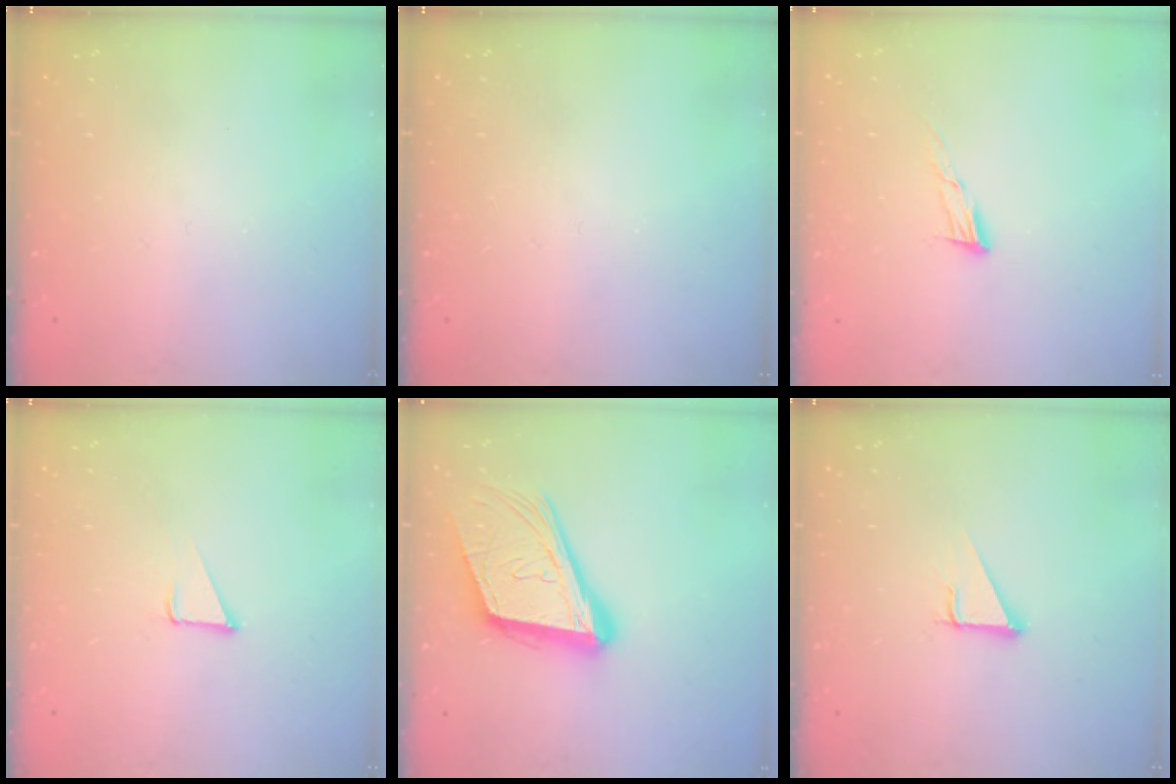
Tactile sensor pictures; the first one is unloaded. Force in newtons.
{"total": 0.0}
{"total": 7.3, "press": 7.2, "slide": 1.2}
{"total": 3.2, "press": 3.2, "slide": 0.1}
{"total": 20.1, "press": 19.6, "slide": 4.5}
{"total": 2.9, "press": 2.9, "slide": 0.1}